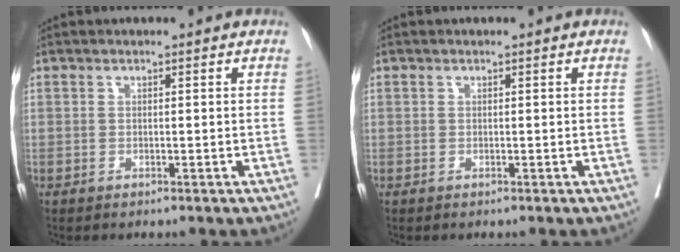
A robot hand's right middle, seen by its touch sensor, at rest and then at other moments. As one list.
[{"total": 0.0}]